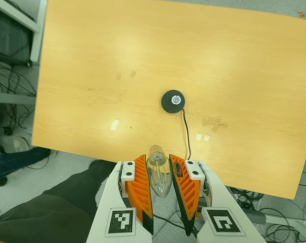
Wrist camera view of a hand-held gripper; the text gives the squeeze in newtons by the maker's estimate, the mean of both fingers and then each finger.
{"total": 9.4, "left": 8.8, "right": 9.9}